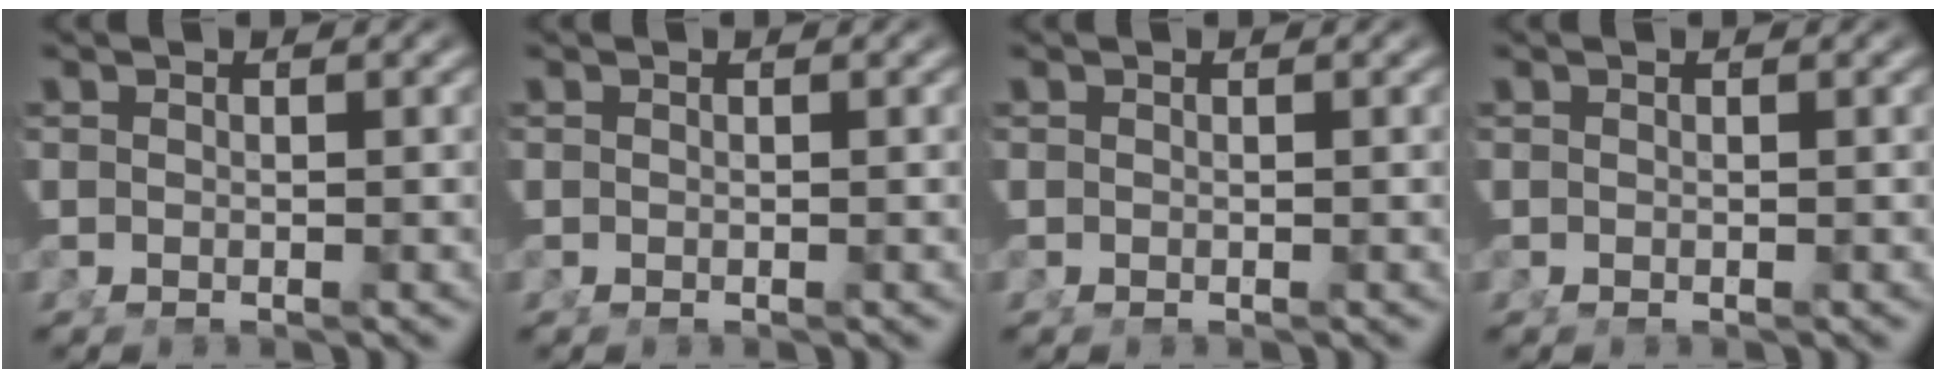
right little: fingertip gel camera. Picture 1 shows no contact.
{"total": 0.0}
{"total": 0.0}
{"total": 0.0}